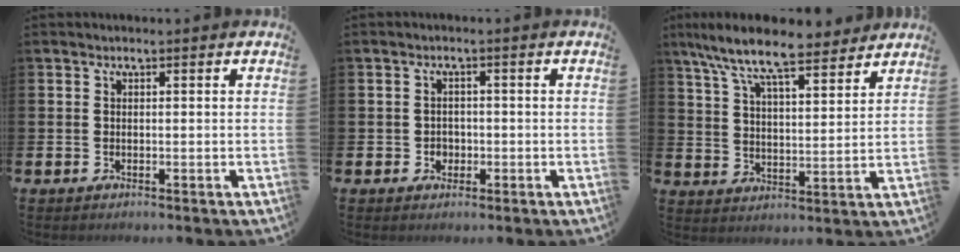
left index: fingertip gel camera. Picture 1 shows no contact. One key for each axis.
{"total": 1.7, "fx": -0.4, "fy": 1.6, "fz": 0.3, "tx": -0.002, "ty": 0.002, "tz": -0.014}
{"total": 9.9, "fx": 8.9, "fy": 1.7, "fz": 3.9, "tx": -0.104, "ty": -0.051, "tz": 0.157}